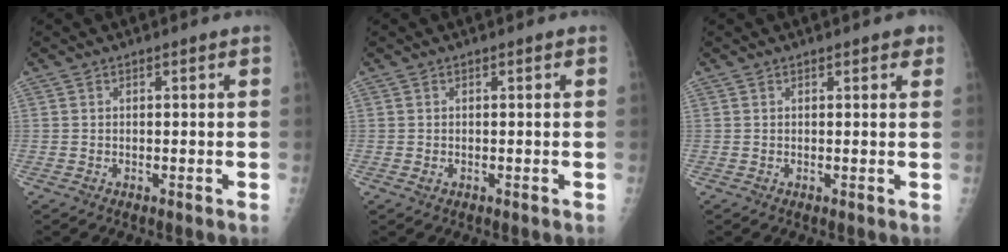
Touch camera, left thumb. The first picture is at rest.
{"total": 0.8, "force": [-0.2, 0.6, 0.4], "torque": [-0.005, 0.000, -0.001]}
{"total": 1.8, "force": [1.2, 0.7, 1.2], "torque": [-0.006, -0.002, 0.011]}